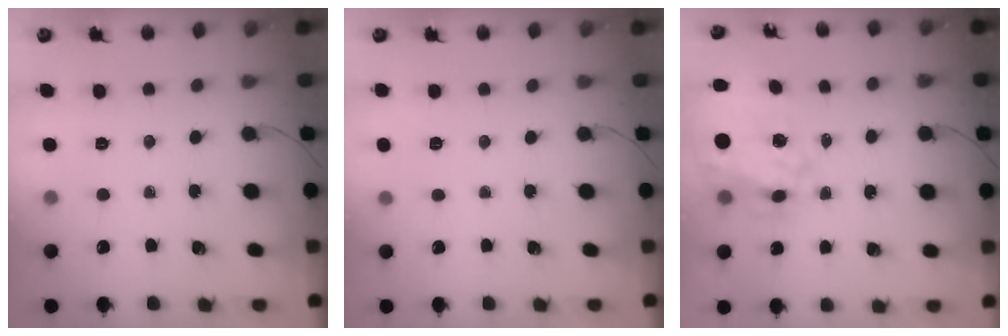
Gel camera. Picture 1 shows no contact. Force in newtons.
{"total": 3.9, "press": 3.7, "slide": 1.4}
{"total": 19.3, "press": 18.9, "slide": 4.3}